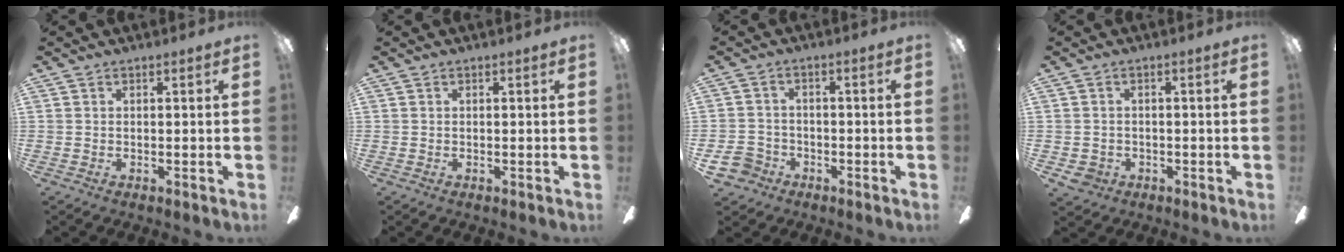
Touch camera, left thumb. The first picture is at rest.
{"total": 0.0}
{"total": 6.4, "force": [-3.3, 5.2, 1.7], "torque": [-0.059, 0.022, -0.067]}
{"total": 3.4, "force": [-1.6, 2.8, 1.0], "torque": [-0.030, 0.007, -0.032]}